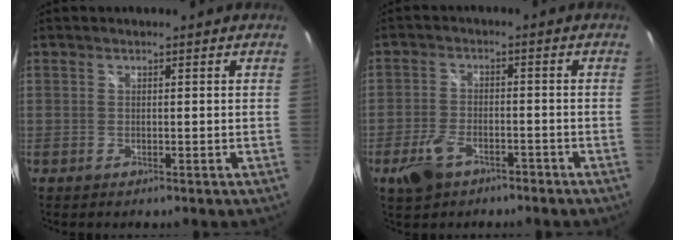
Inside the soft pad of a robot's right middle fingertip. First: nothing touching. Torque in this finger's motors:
{"motor_torque": [-0.21, -0.04, 0.09, 0.02]}